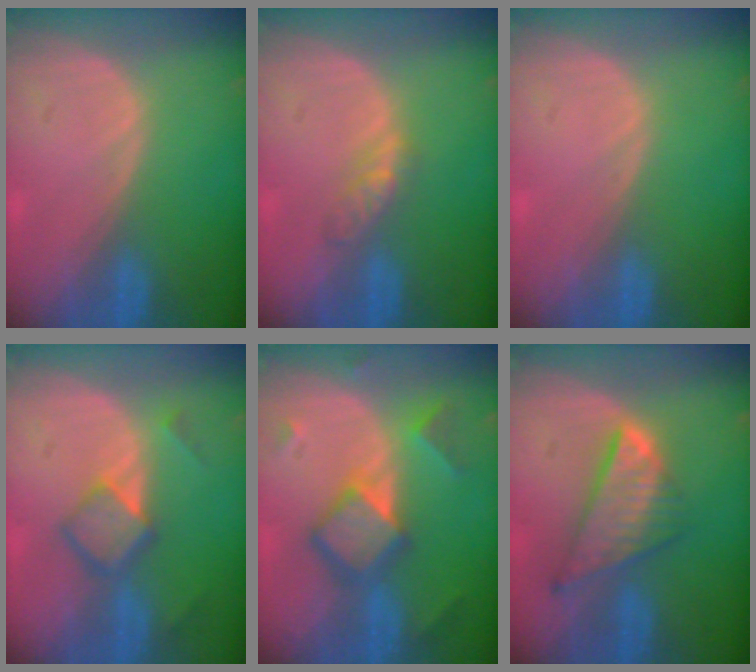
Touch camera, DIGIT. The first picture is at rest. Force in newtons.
{"total": 3.1, "press": 2.8, "slide": 1.3}
{"total": 0.0}
{"total": 5.7, "press": 4.9, "slide": 3.0}
{"total": 7.4, "press": 7.4, "slide": 0.5}
{"total": 8.6, "press": 7.3, "slide": 4.4}